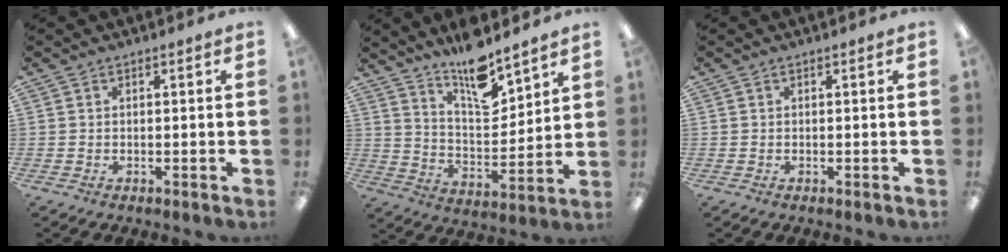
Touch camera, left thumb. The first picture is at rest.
{"total": 13.7, "force": [10.9, 4.4, 7.2], "torque": [-0.114, -0.073, 0.189]}
{"total": 0.0}